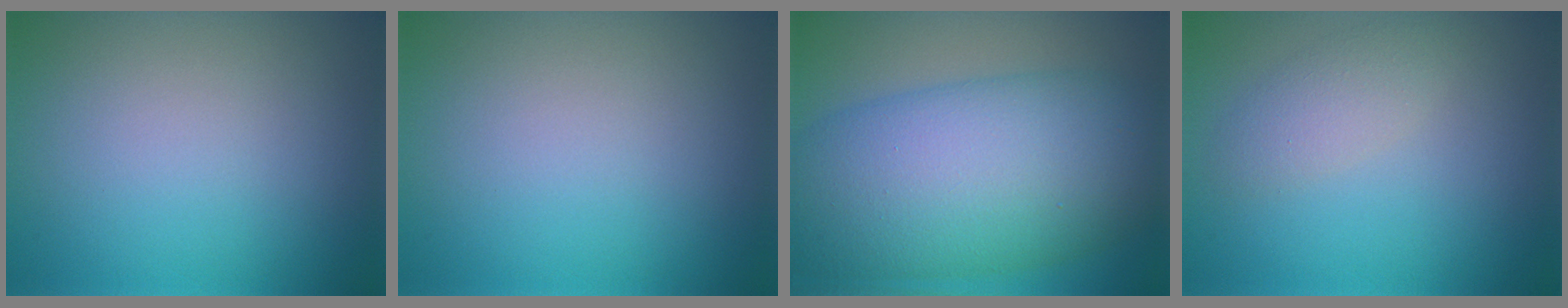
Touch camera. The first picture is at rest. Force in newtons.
{"total": 0.0}
{"total": 13.4, "press": 13.4, "slide": 0.3}
{"total": 2.2, "press": 2.2, "slide": 0.0}